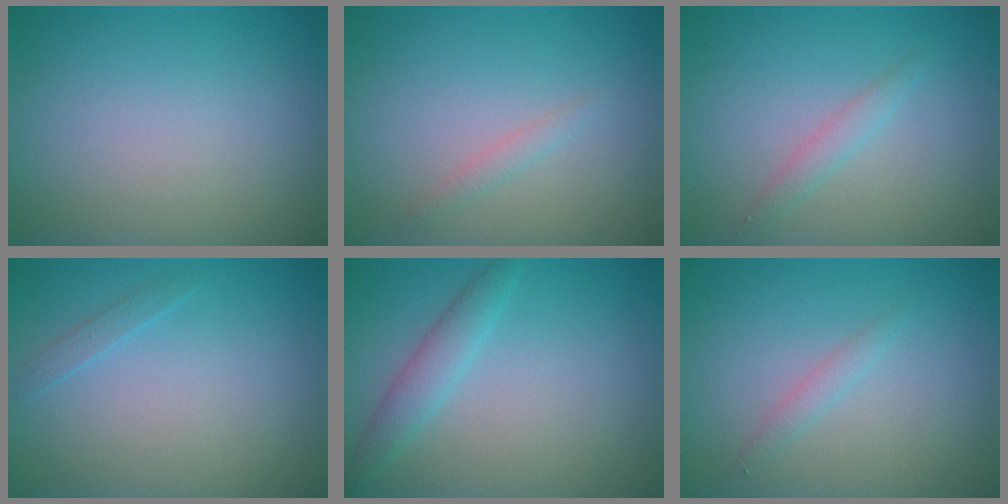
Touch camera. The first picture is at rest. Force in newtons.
{"total": 1.0, "press": 1.0, "slide": 0.0}
{"total": 1.4, "press": 1.4, "slide": 0.0}
{"total": 0.8, "press": 0.8, "slide": 0.1}
{"total": 2.3, "press": 2.3, "slide": 0.1}
{"total": 1.0, "press": 1.0, "slide": 0.1}